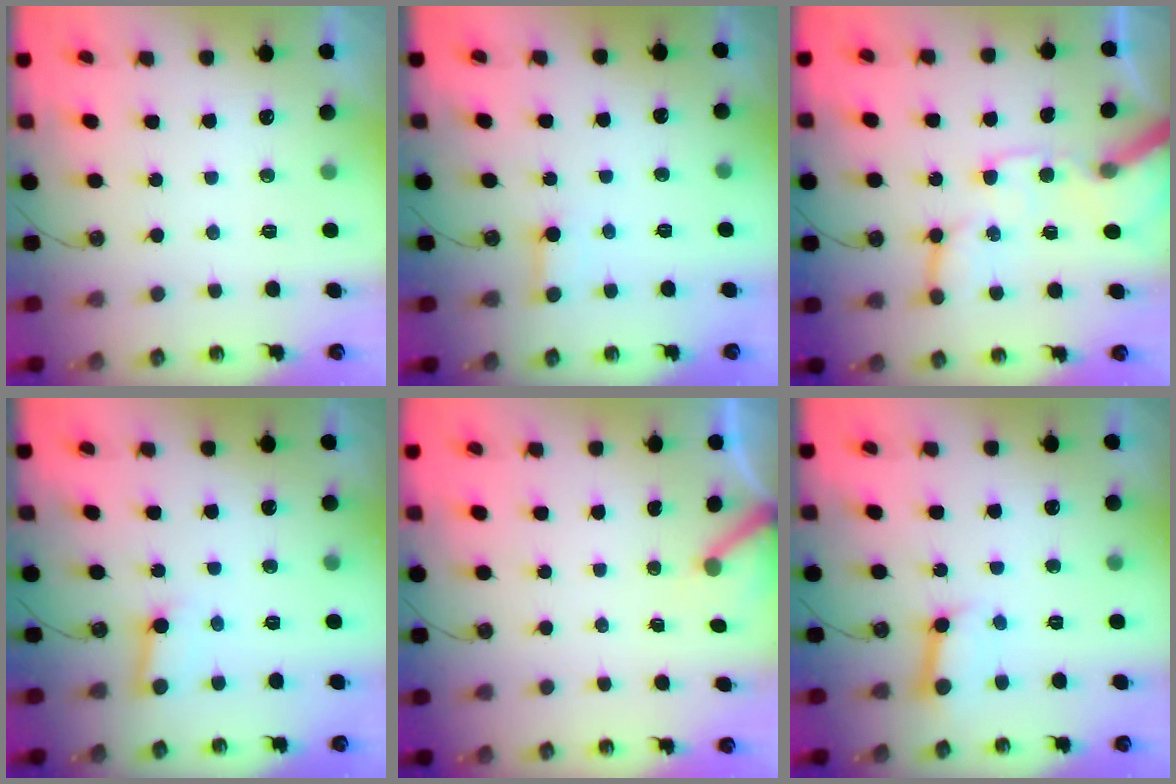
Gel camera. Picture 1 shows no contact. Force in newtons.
{"total": 2.6, "press": 2.6, "slide": 0.1}
{"total": 15.9, "press": 15.7, "slide": 2.6}
{"total": 4.2, "press": 4.2, "slide": 0.1}
{"total": 3.5, "press": 3.5, "slide": 0.3}
{"total": 6.7, "press": 6.6, "slide": 0.9}